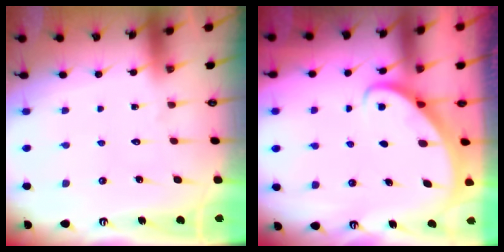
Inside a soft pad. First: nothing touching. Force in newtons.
{"total": 2.6, "press": 2.6, "slide": 0.2}